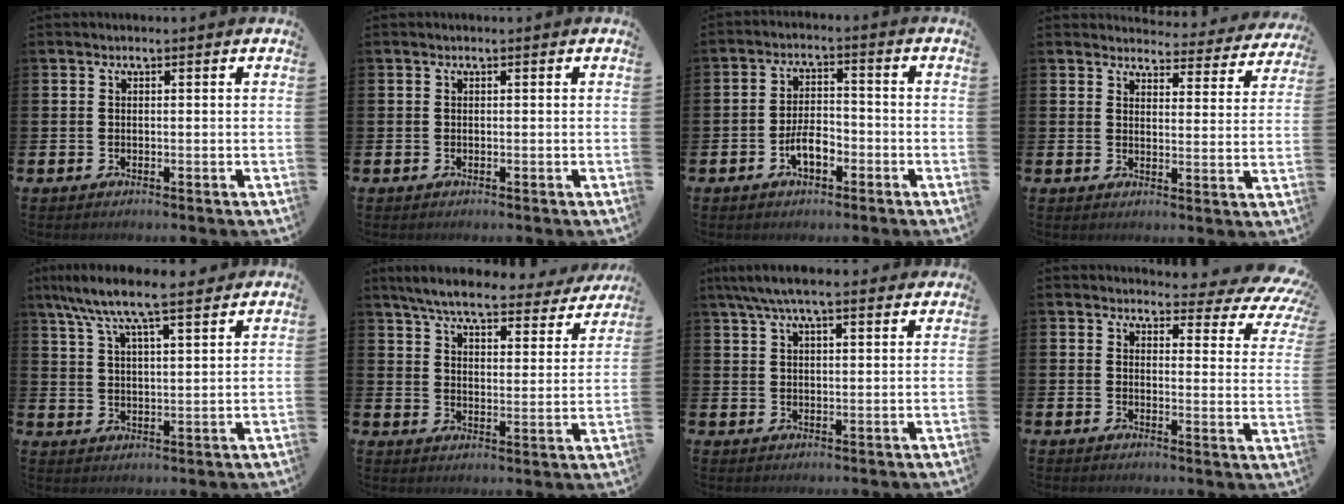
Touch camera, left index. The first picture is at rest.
{"total": 0.0}
{"total": 4.2, "force": [-1.9, 2.0, 3.2], "torque": [-0.049, 0.008, -0.035]}
{"total": 3.3, "force": [3.3, 0.8, 0.0], "torque": [-0.005, -0.033, 0.052]}
{"total": 8.8, "force": [7.7, 1.3, 4.0], "torque": [-0.096, -0.030, 0.136]}
{"total": 6.7, "force": [6.1, 1.0, 2.6], "torque": [-0.069, -0.037, 0.101]}
{"total": 6.2, "force": [5.3, 1.2, 3.0], "torque": [-0.067, -0.009, 0.096]}
{"total": 3.5, "force": [2.9, 1.5, 1.2], "torque": [-0.022, -0.035, 0.041]}